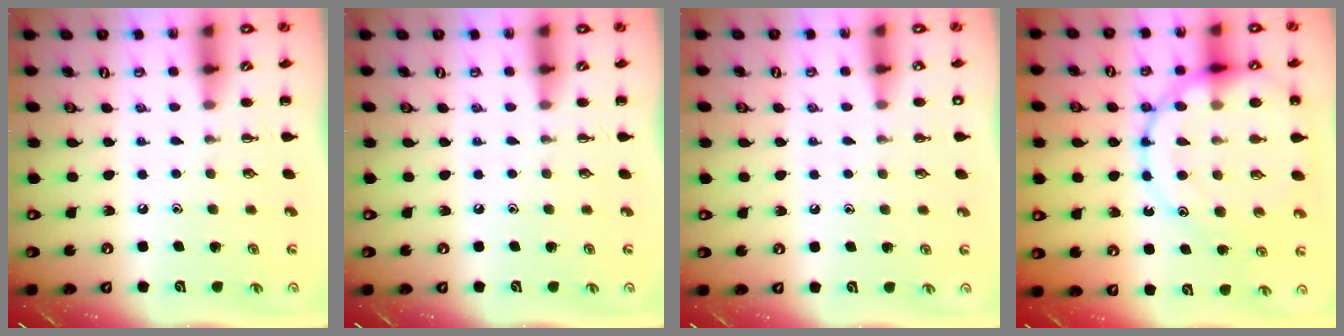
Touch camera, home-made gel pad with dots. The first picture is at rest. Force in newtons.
{"total": 0.0}
{"total": 1.8, "press": 1.8, "slide": 0.3}
{"total": 21.0, "press": 20.8, "slide": 2.9}